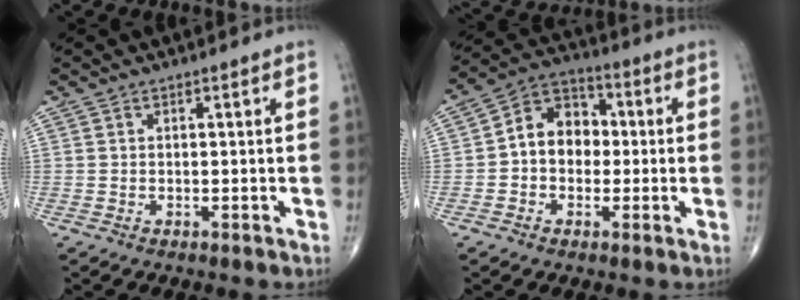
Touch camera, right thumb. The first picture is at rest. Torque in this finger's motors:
{"motor_torque": [0.10, 0.29, 0.31, 0.10, 0.07]}